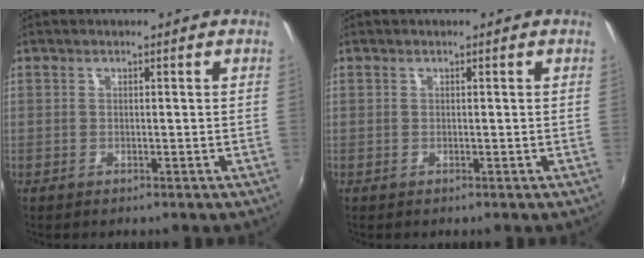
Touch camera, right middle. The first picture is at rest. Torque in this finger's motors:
{"motor_torque": [0.12, -0.05, 0.03, 0.00]}